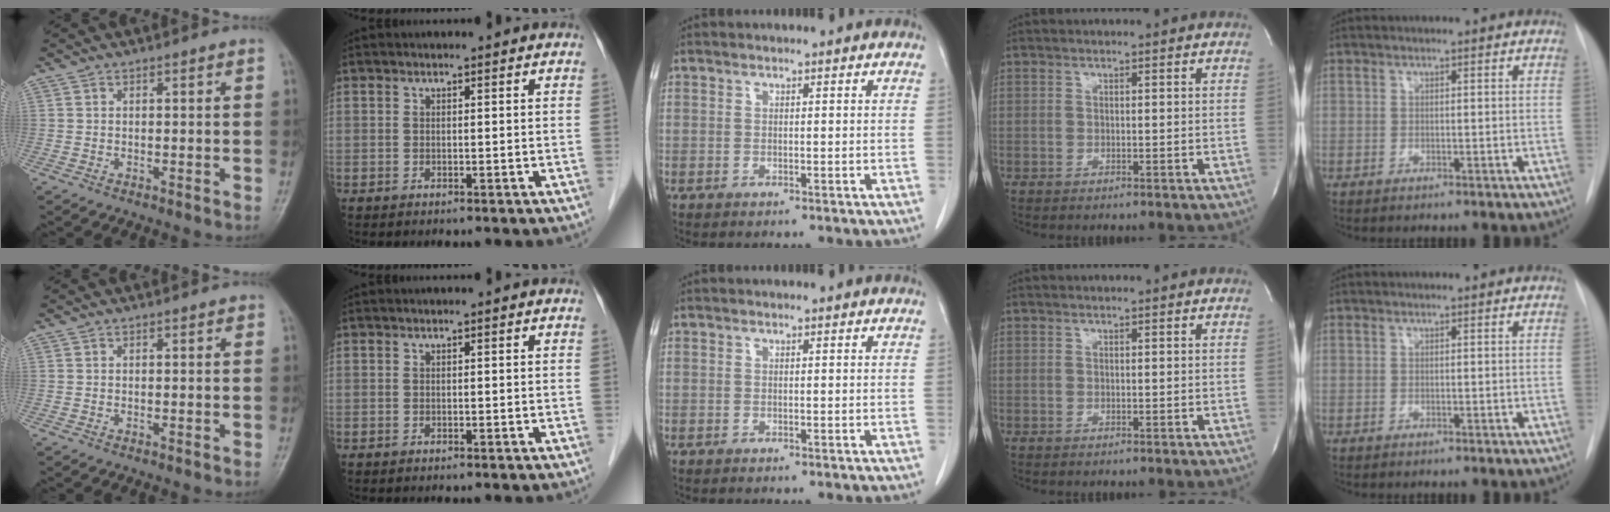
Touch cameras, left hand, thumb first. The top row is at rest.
{}